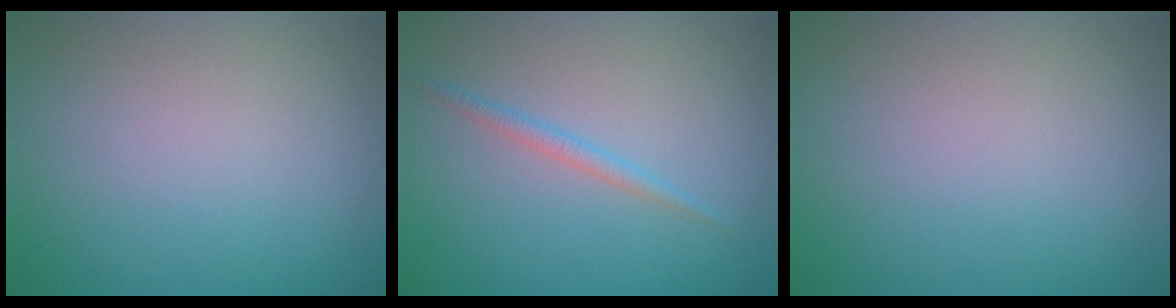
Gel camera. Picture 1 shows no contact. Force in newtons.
{"total": 1.2, "press": 1.2, "slide": 0.1}
{"total": 0.0}